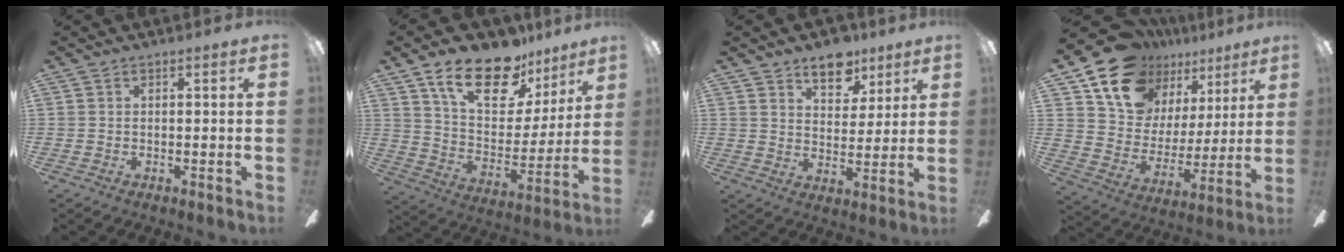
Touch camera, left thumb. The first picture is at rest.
{"total": 19.3, "force": [13.3, 9.3, 10.5], "torque": [-0.174, -0.080, 0.233]}
{"total": 9.9, "force": [7.1, 5.4, 4.3], "torque": [-0.039, -0.037, 0.125]}
{"total": 18.1, "force": [13.8, 10.3, 5.7], "torque": [-0.125, -0.096, 0.254]}